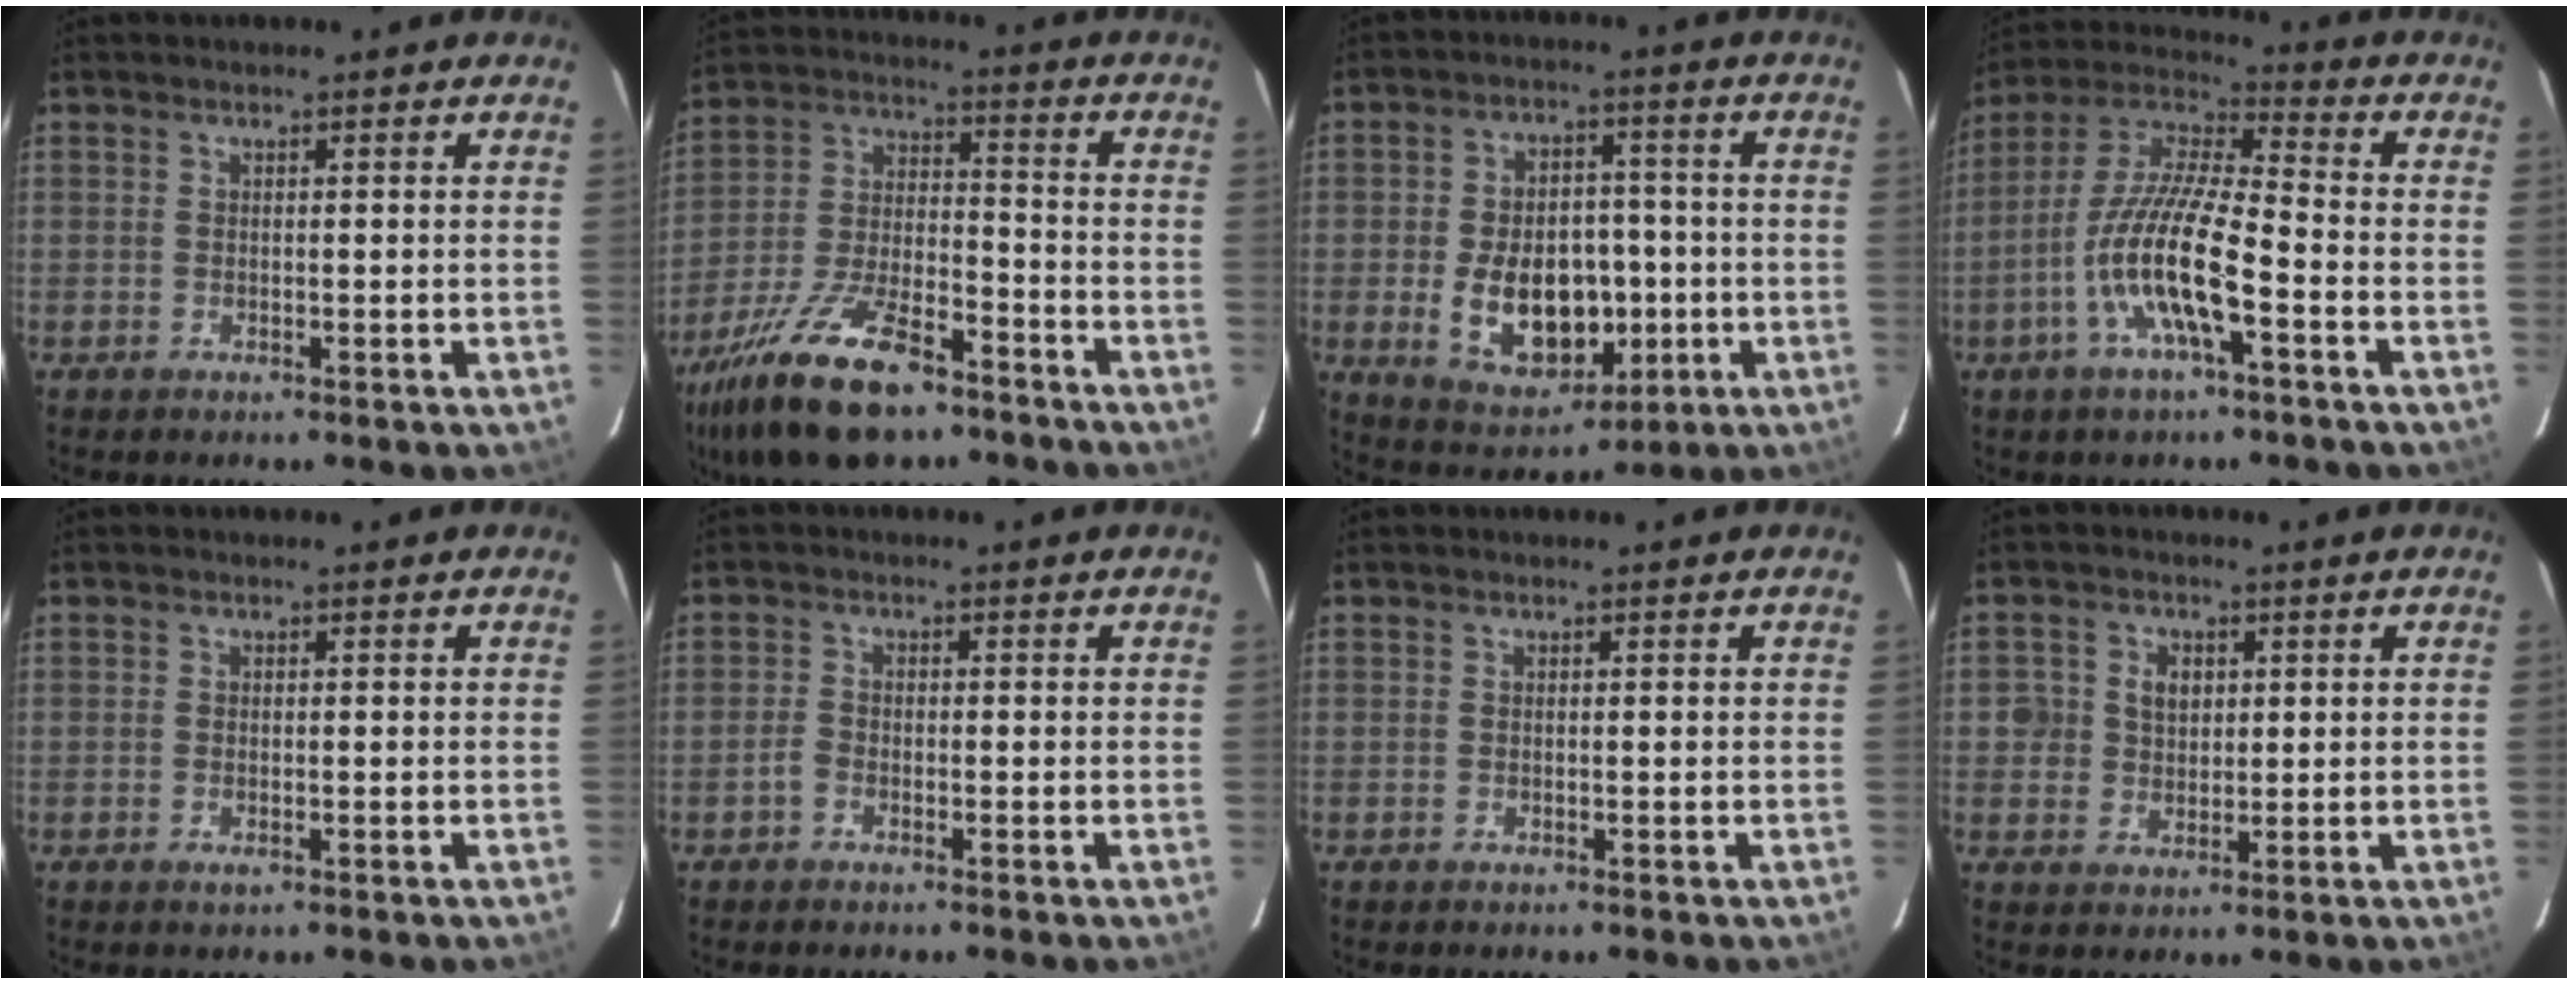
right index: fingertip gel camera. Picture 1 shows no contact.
{"total": 20.9, "force": [-14.2, 7.8, 13.2], "torque": [-0.270, -0.030, -0.249]}
{"total": 14.9, "force": [-3.0, 10.0, 10.7], "torque": [-0.212, 0.006, -0.022]}
{"total": 14.8, "force": [-5.6, 3.0, 13.4], "torque": [-0.267, -0.007, -0.113]}
{"total": 0.9, "force": [-0.3, 0.6, 0.6], "torque": [-0.013, -0.002, -0.005]}
{"total": 1.7, "force": [-1.2, 1.0, 0.6], "torque": [-0.014, 0.004, -0.025]}
{"total": 0.0}
{"total": 4.7, "force": [0.7, 4.4, 1.5], "torque": [-0.026, 0.014, 0.014]}